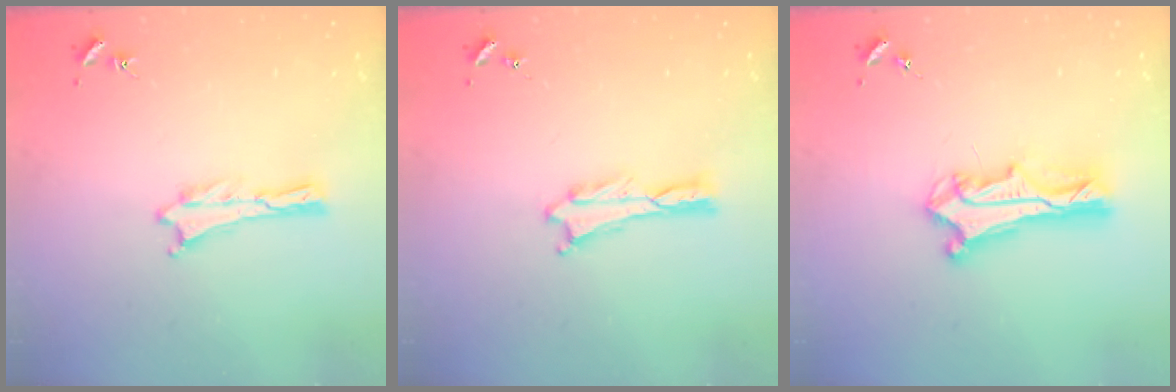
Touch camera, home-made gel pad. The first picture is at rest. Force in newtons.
{"total": 0.0}
{"total": 6.6, "press": 6.6, "slide": 0.5}